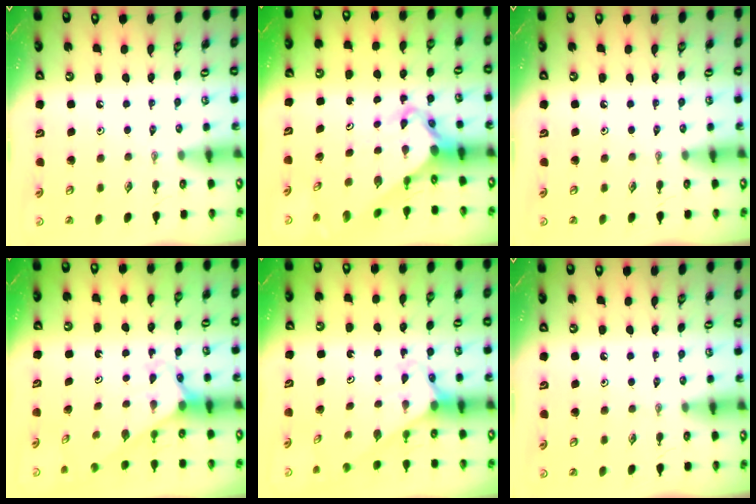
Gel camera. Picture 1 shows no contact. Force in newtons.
{"total": 5.1, "press": 5.1, "slide": 0.3}
{"total": 0.0}
{"total": 2.6, "press": 2.6, "slide": 0.2}
{"total": 2.6, "press": 2.6, "slide": 0.2}
{"total": 0.0}